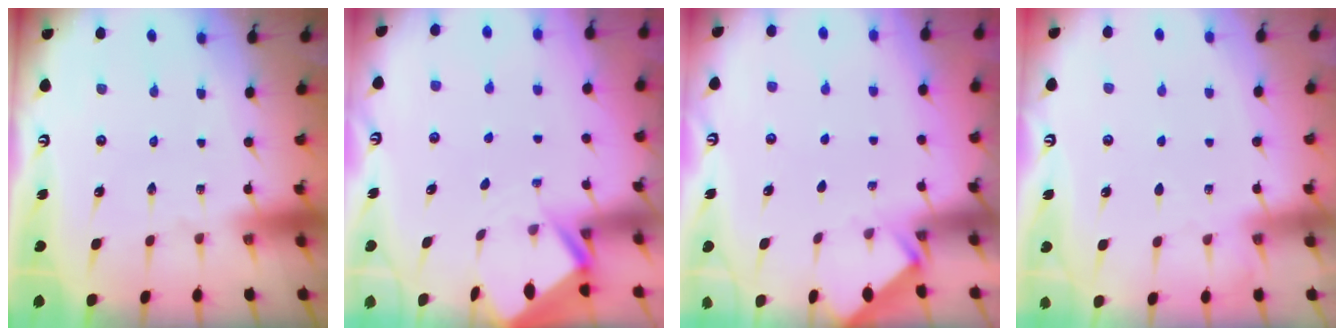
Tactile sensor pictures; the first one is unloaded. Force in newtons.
{"total": 2.9, "press": 2.9, "slide": 0.3}
{"total": 2.5, "press": 2.4, "slide": 0.4}
{"total": 3.4, "press": 3.4, "slide": 0.4}